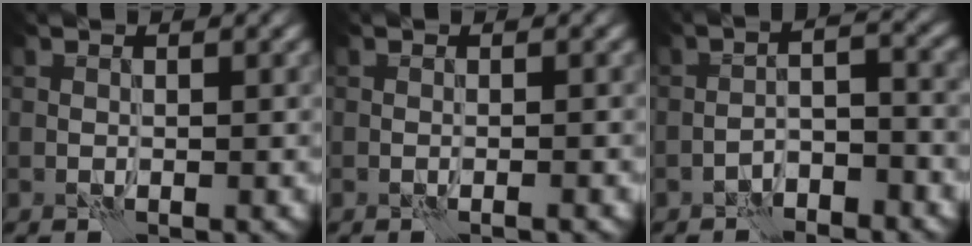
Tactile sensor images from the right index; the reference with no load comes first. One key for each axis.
{"total": 1.0, "fx": -0.3, "fy": 0.2, "fz": 0.9, "tx": -0.011, "ty": -0.001, "tz": -0.014}
{"total": 3.8, "fx": -2.7, "fy": 0.9, "fz": 2.6, "tx": -0.042, "ty": 0.014, "tz": -0.051}